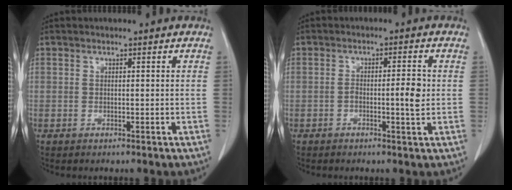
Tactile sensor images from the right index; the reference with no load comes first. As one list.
[{"total": 3.7, "force": [-0.5, 0.6, 3.6], "torque": [-0.056, 0.003, -0.006]}]